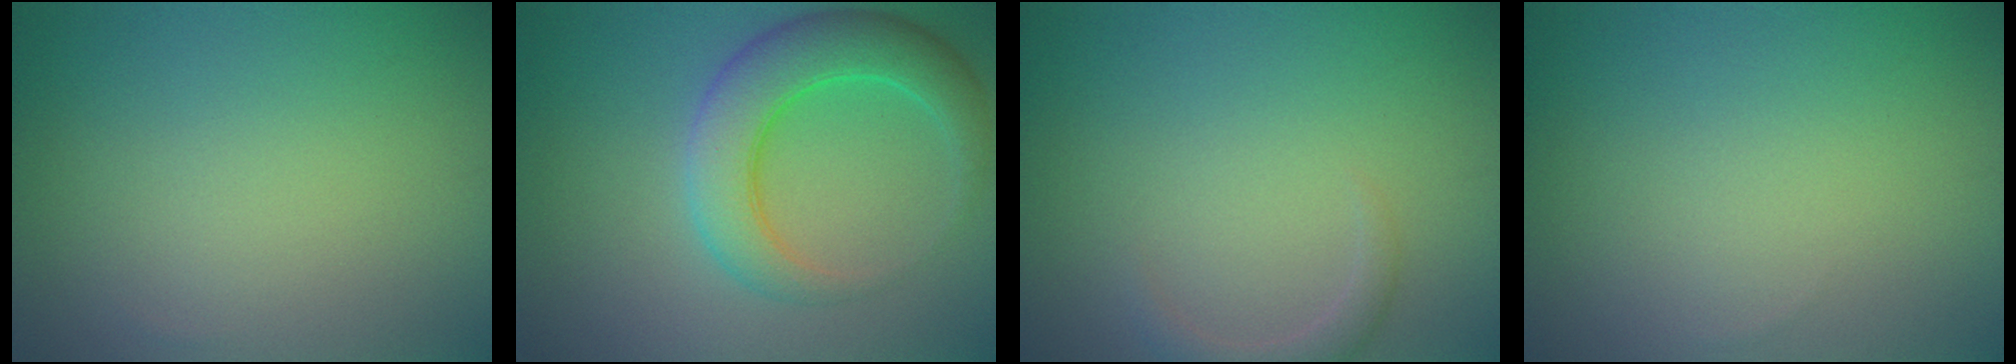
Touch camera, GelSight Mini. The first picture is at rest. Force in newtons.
{"total": 5.8, "press": 5.8, "slide": 0.1}
{"total": 1.6, "press": 1.6, "slide": 0.1}
{"total": 0.0}